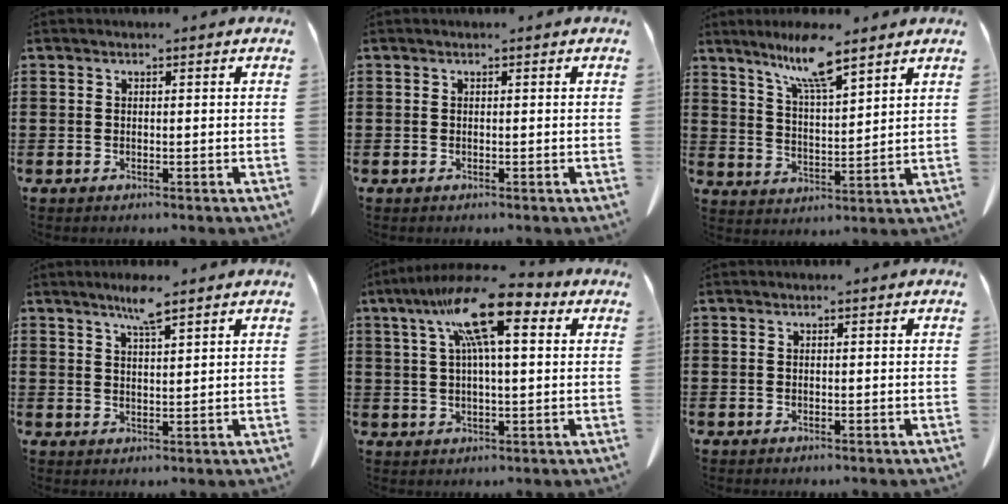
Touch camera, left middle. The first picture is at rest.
{"total": 0.0}
{"total": 8.9, "force": [6.8, 1.0, 5.6], "torque": [-0.126, -0.018, 0.119]}
{"total": 4.4, "force": [3.2, 0.3, 3.0], "torque": [-0.058, -0.003, 0.053]}
{"total": 13.8, "force": [5.9, 3.1, 12.1], "torque": [-0.237, -0.004, 0.094]}
{"total": 0.0}